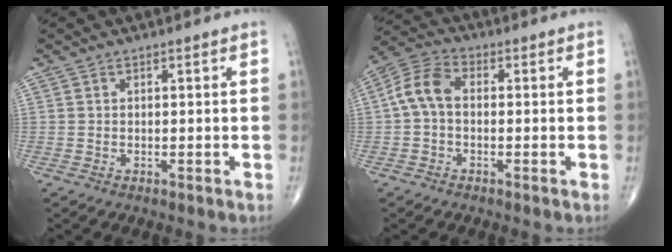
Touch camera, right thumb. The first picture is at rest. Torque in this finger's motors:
{"motor_torque": [0.62, 0.69, 0.37, -0.30, 0.03]}